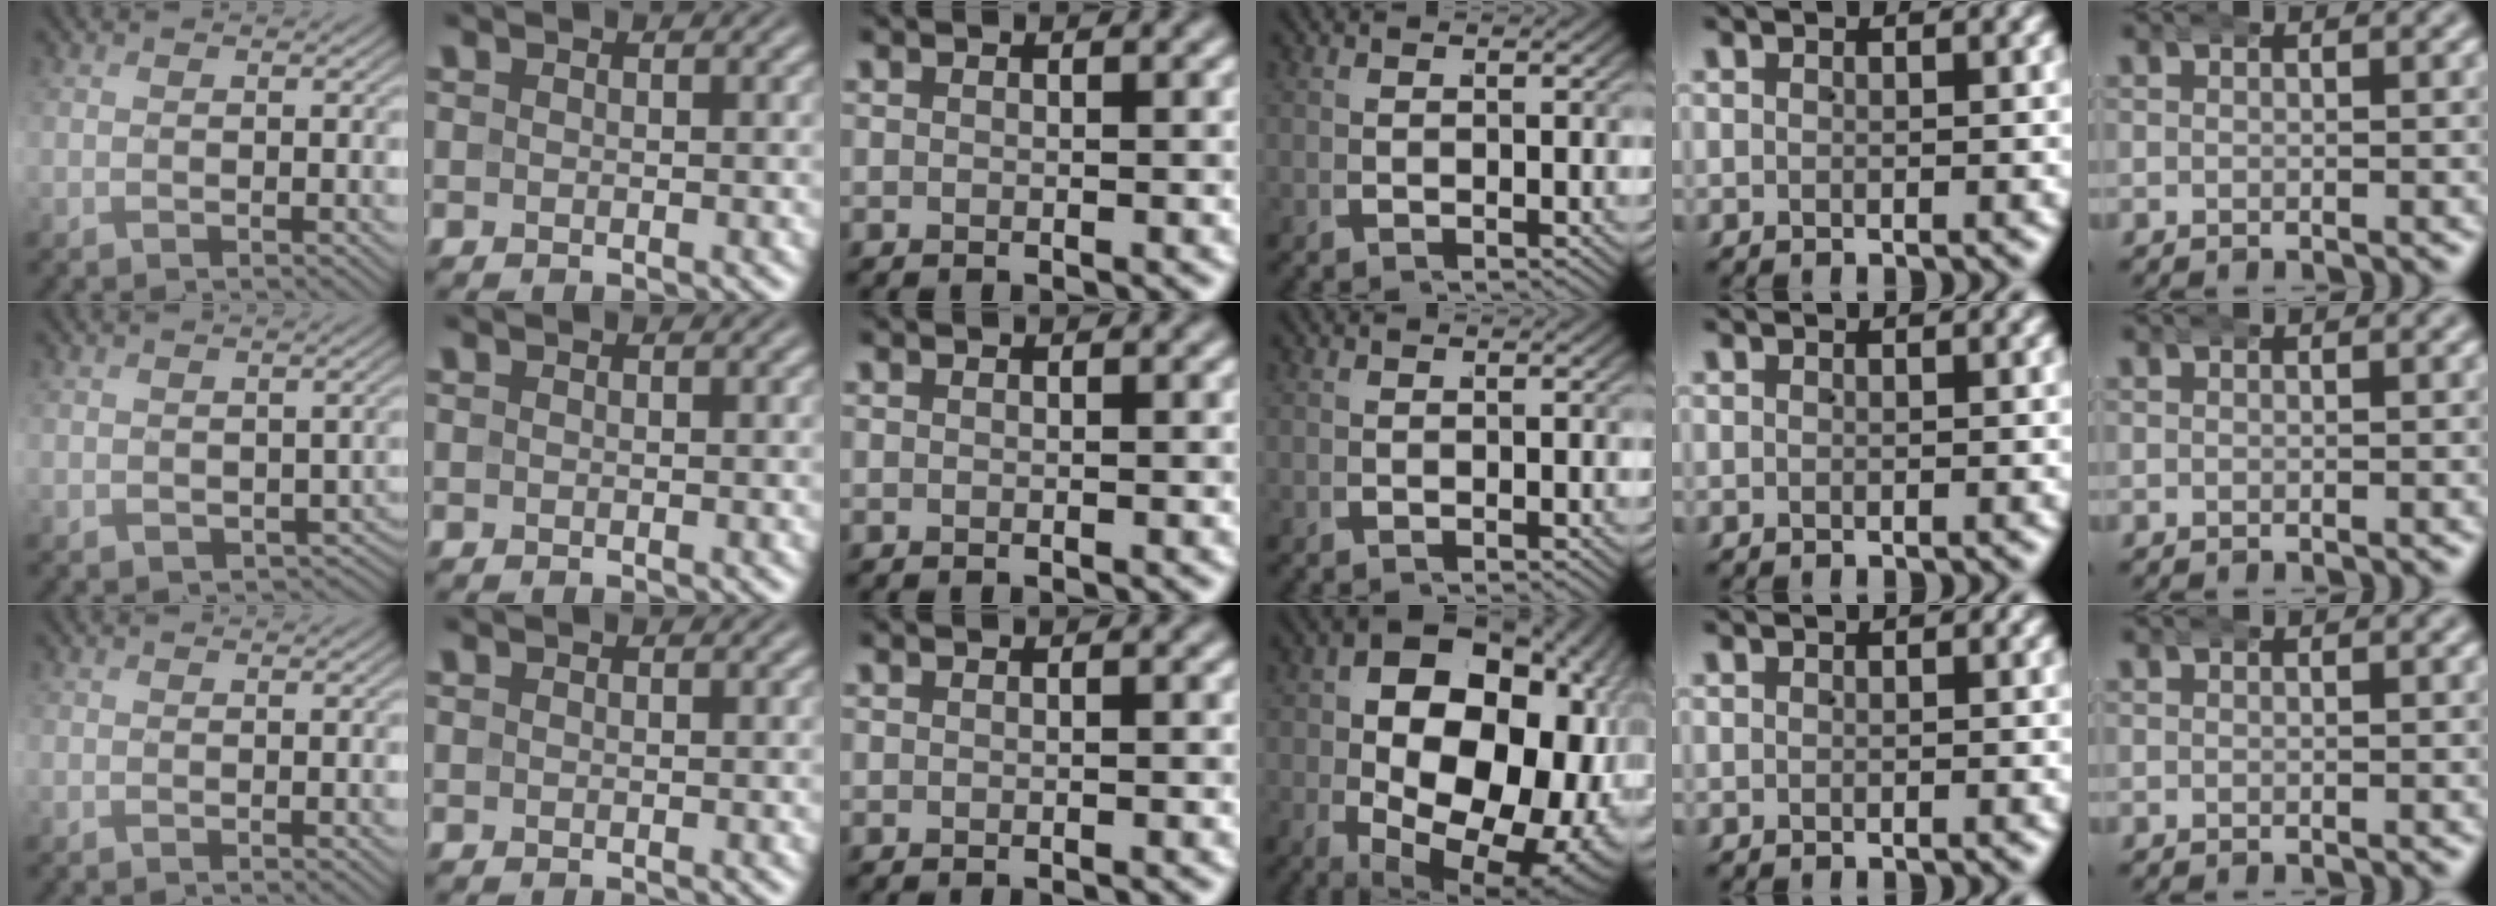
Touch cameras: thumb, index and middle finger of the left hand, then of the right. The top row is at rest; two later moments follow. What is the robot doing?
{"motion": "wrap", "object": "arm wrap"}